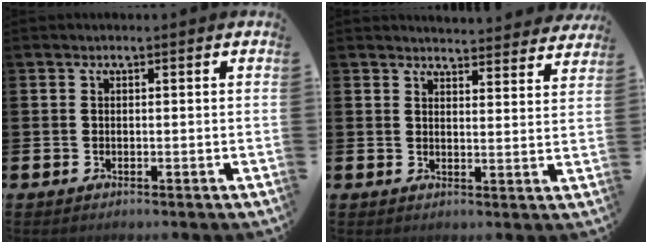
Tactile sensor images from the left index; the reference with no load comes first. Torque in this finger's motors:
{"motor_torque": [0.32, -0.49, 0.50, 0.05]}